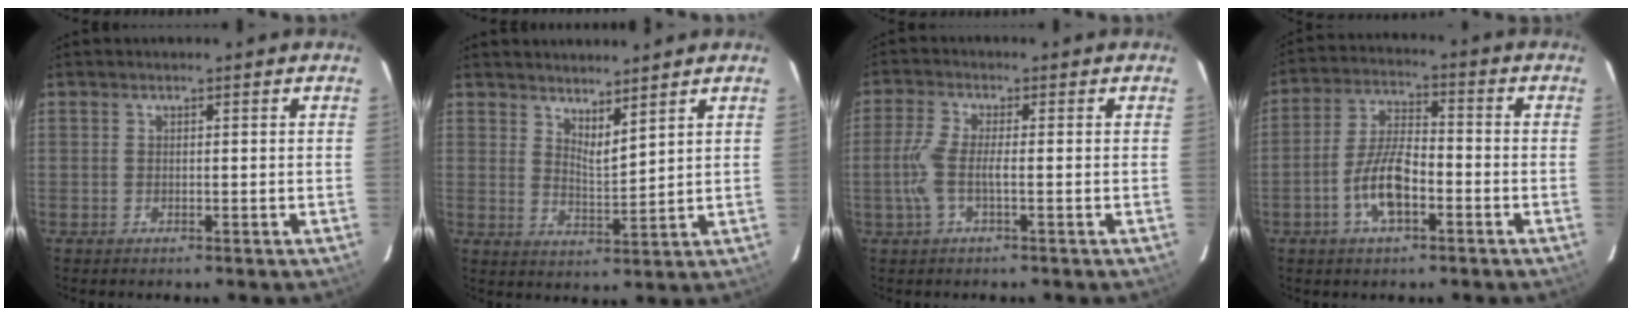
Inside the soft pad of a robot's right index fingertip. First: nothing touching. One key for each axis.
{"total": 5.1, "fx": 4.4, "fy": 0.7, "fz": 2.5, "tx": -0.041, "ty": -0.013, "tz": 0.071}
{"total": 5.4, "fx": -1.2, "fy": 0.9, "fz": 5.1, "tx": -0.116, "ty": -0.001, "tz": -0.023}
{"total": 9.2, "fx": -3.8, "fy": 3.5, "fz": 7.7, "tx": -0.158, "ty": 0.006, "tz": -0.068}